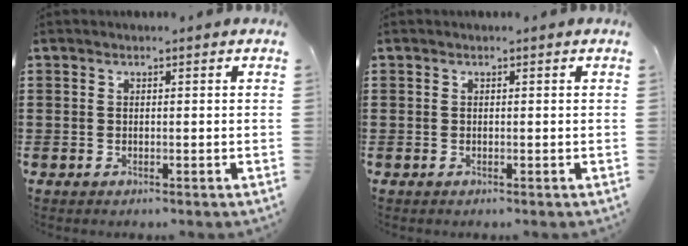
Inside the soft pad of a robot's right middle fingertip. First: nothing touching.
{"total": 0.0}